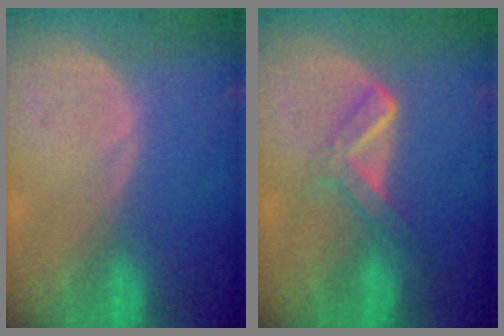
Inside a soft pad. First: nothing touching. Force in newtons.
{"total": 5.5, "press": 4.7, "slide": 2.8}